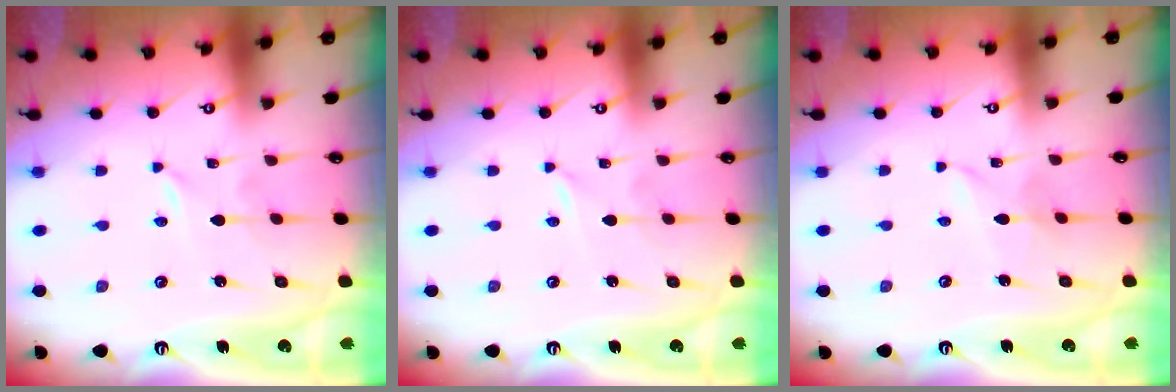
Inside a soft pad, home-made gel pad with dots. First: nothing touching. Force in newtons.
{"total": 0.0}
{"total": 2.0, "press": 2.0, "slide": 0.0}